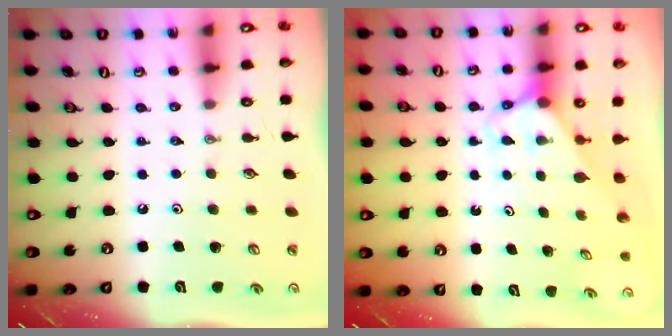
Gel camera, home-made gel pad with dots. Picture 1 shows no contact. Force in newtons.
{"total": 2.7, "press": 2.7, "slide": 0.2}